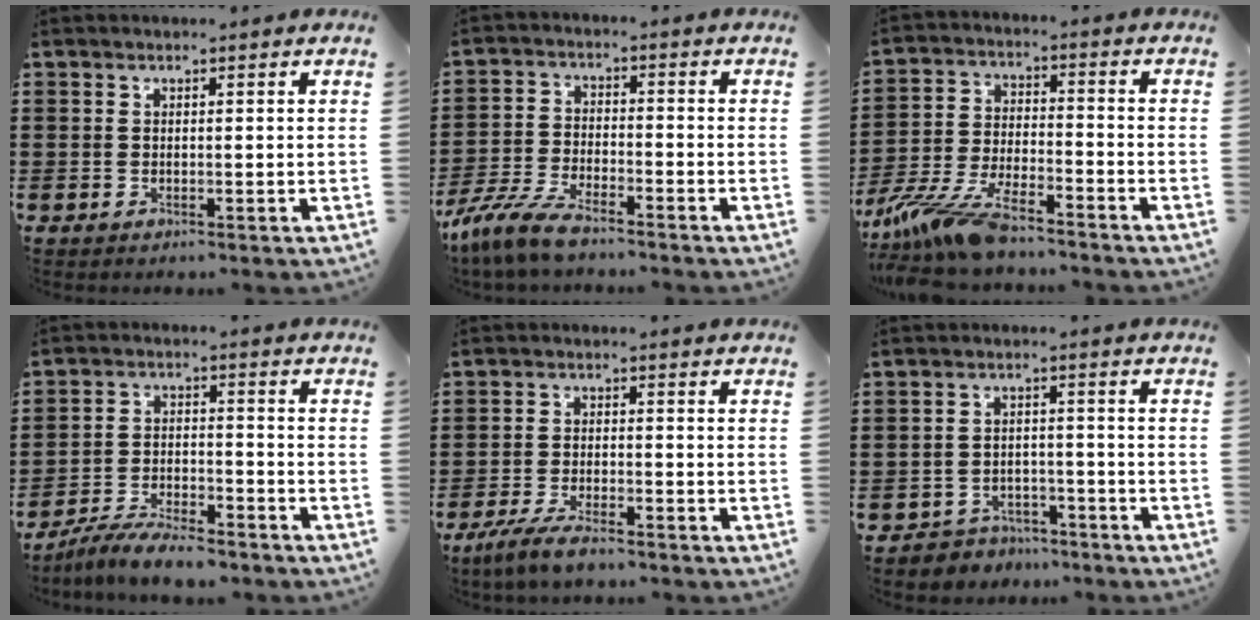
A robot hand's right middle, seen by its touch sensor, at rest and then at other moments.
{"total": 6.4, "force": [-5.7, 1.0, 2.6], "torque": [-0.075, -0.004, -0.116]}
{"total": 9.7, "force": [-8.5, 1.3, 4.6], "torque": [-0.106, 0.005, -0.169]}
{"total": 6.4, "force": [-6.0, 0.7, 1.9], "torque": [-0.041, 0.004, -0.118]}
{"total": 4.9, "force": [-4.1, 0.9, 2.5], "torque": [-0.062, -0.005, -0.082]}
{"total": 3.4, "force": [-3.2, 1.0, -0.3], "torque": [-0.005, 0.003, -0.071]}